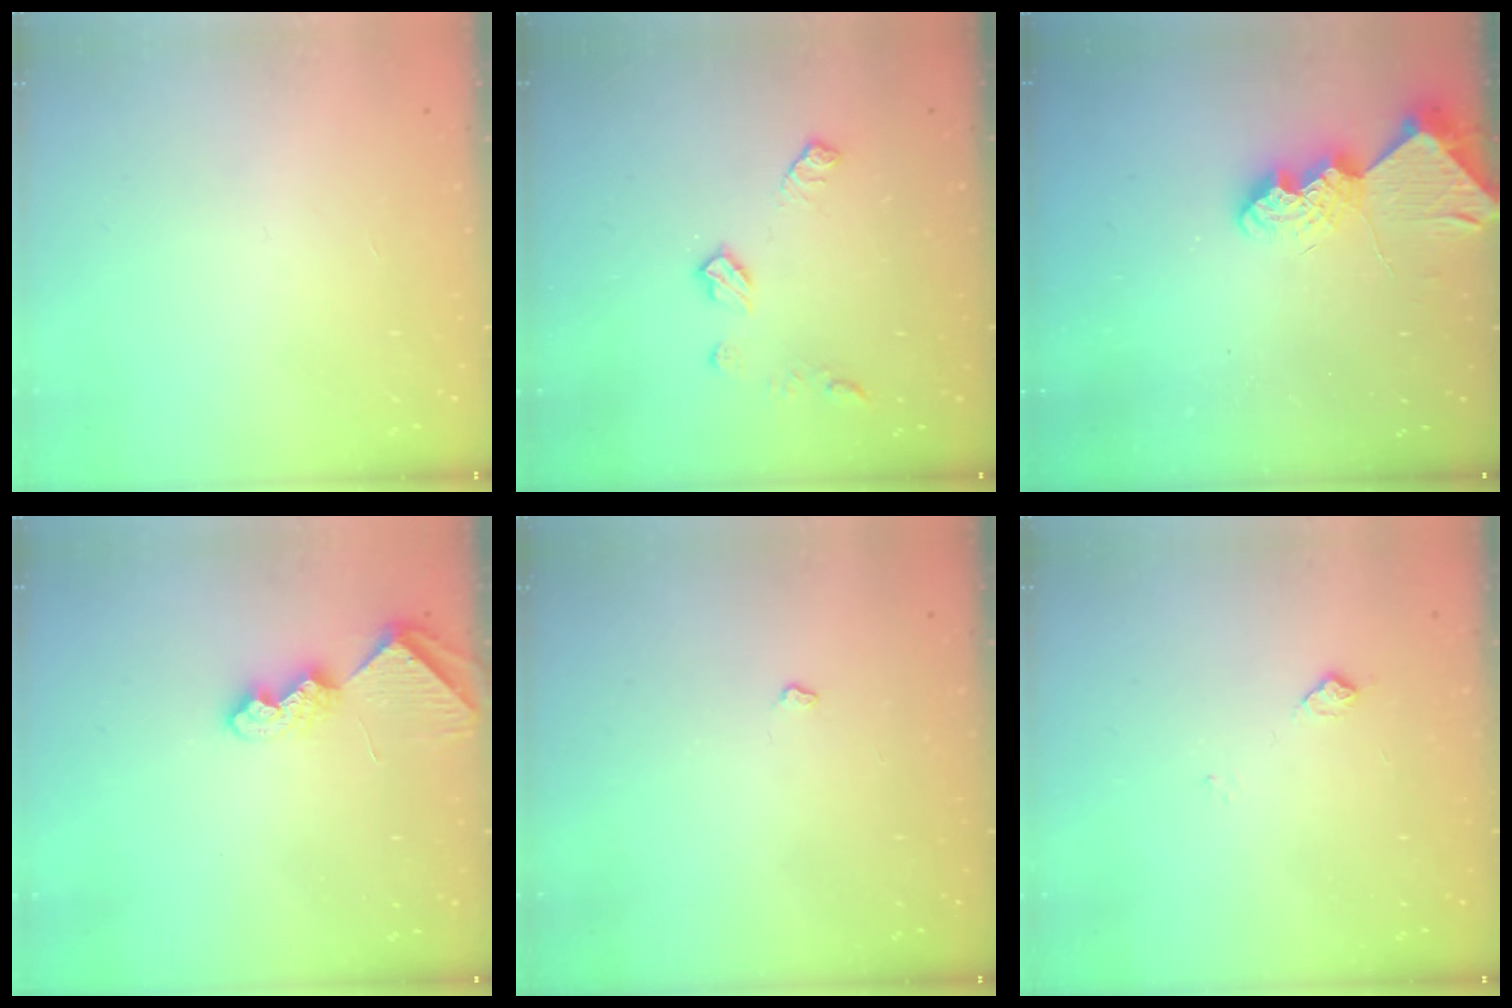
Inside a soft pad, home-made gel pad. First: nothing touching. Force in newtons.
{"total": 7.9, "press": 7.9, "slide": 0.3}
{"total": 9.1, "press": 9.0, "slide": 0.7}
{"total": 7.3, "press": 7.3, "slide": 0.4}
{"total": 2.9, "press": 2.9, "slide": 0.5}
{"total": 5.6, "press": 5.5, "slide": 0.8}